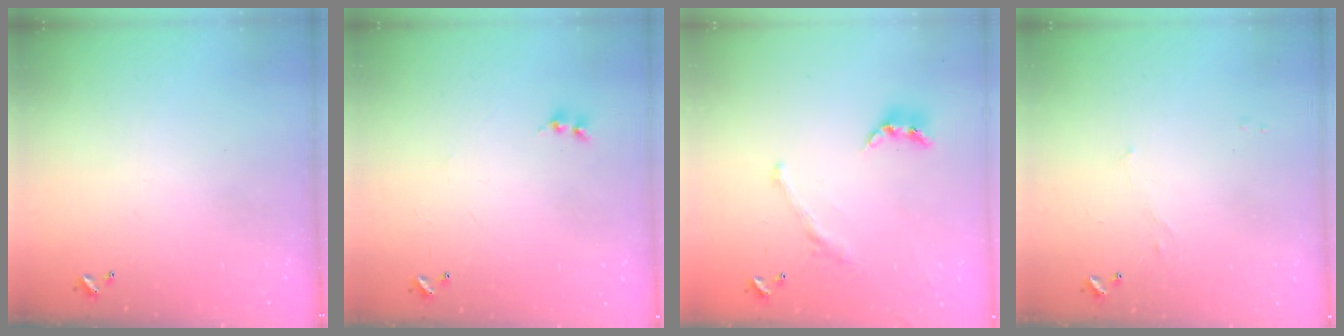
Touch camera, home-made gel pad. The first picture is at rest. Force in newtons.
{"total": 1.5, "press": 1.4, "slide": 0.5}
{"total": 1.2, "press": 0.6, "slide": 1.0}
{"total": 3.0, "press": 2.9, "slide": 0.4}